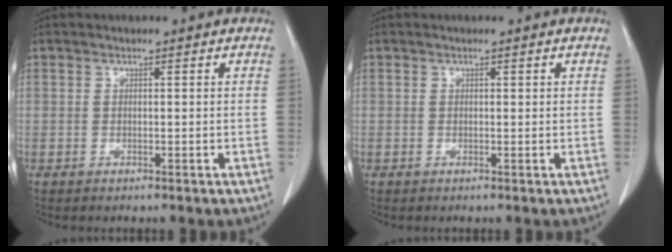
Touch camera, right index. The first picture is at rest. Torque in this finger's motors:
{"motor_torque": [-0.06, 0.07, 0.03, -0.01]}